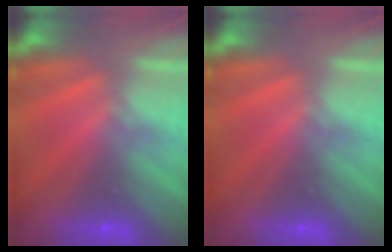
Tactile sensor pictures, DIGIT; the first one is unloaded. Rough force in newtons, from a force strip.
{"total": 0.0}